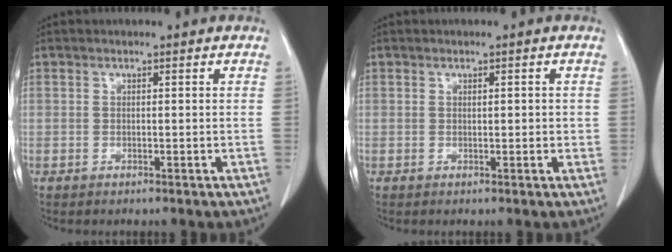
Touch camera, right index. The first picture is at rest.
{"total": 1.5, "force": [0.2, 0.7, 1.3], "torque": [-0.019, 0.000, 0.003]}